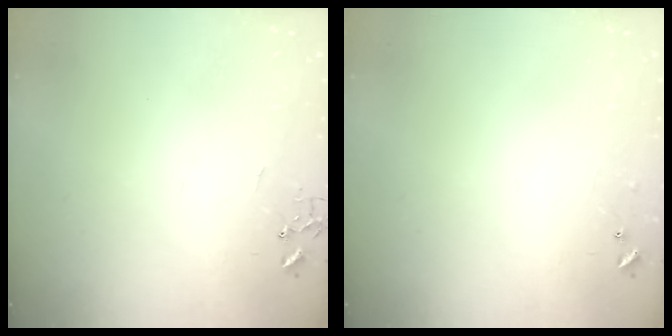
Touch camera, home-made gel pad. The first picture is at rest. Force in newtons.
{"total": 6.4, "press": 6.3, "slide": 0.5}